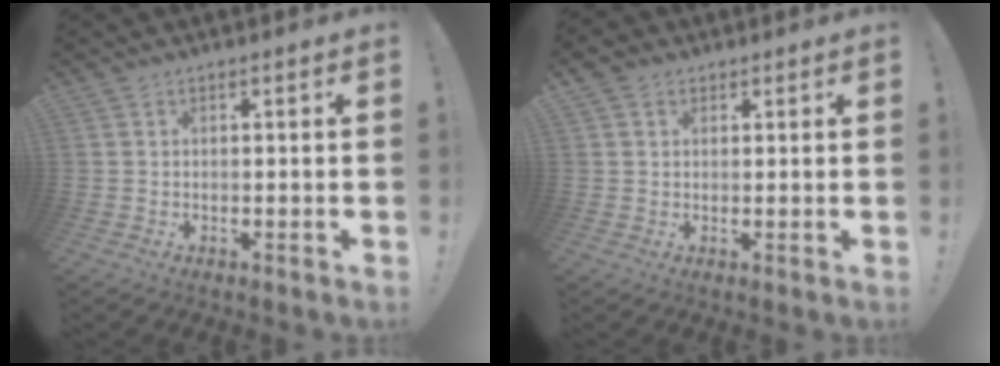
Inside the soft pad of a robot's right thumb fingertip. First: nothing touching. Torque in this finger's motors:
{"motor_torque": [0.08, 0.08, 0.24, 0.22, 0.02]}